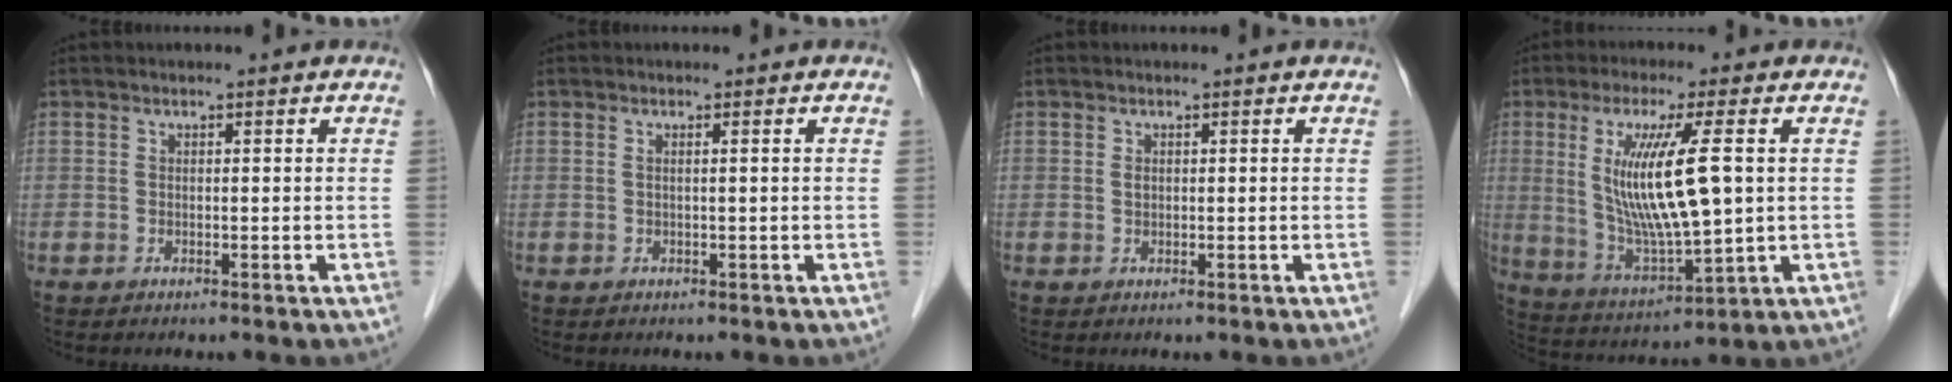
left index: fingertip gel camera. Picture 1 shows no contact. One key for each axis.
{"total": 0.5, "fx": 0.1, "fy": -0.1, "fz": 0.5, "tx": -0.014, "ty": 0.004, "tz": 0.002}
{"total": 0.6, "fx": 0.1, "fy": 0.5, "fz": 0.3, "tx": -0.006, "ty": 0.004, "tz": 0.002}
{"total": 13.4, "fx": 2.0, "fy": 1.6, "fz": 13.1, "tx": -0.264, "ty": -0.014, "tz": 0.043}